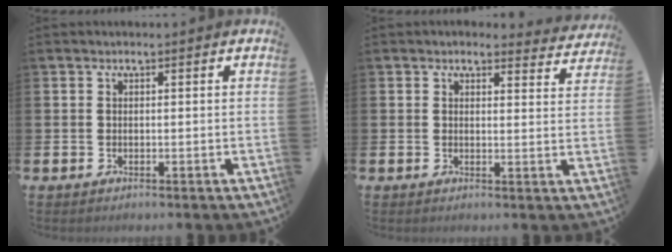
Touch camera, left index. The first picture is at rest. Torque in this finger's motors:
{"motor_torque": [1.09, -1.05, 0.43, 0.06]}